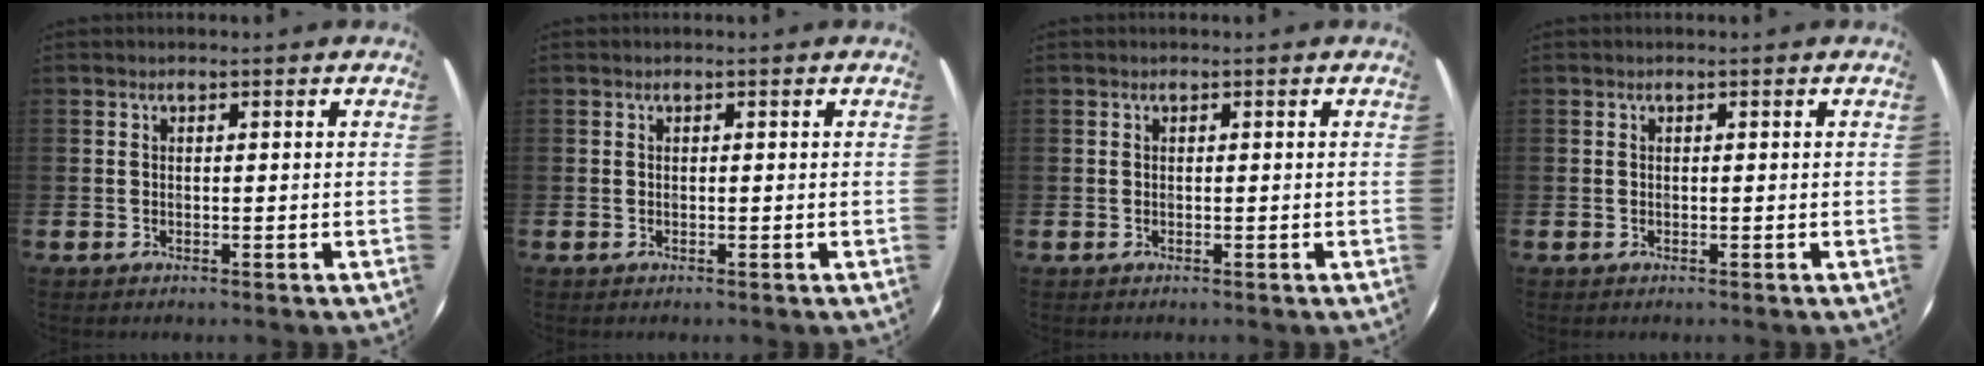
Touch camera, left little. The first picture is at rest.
{"total": 0.0}
{"total": 0.0}
{"total": 0.0}